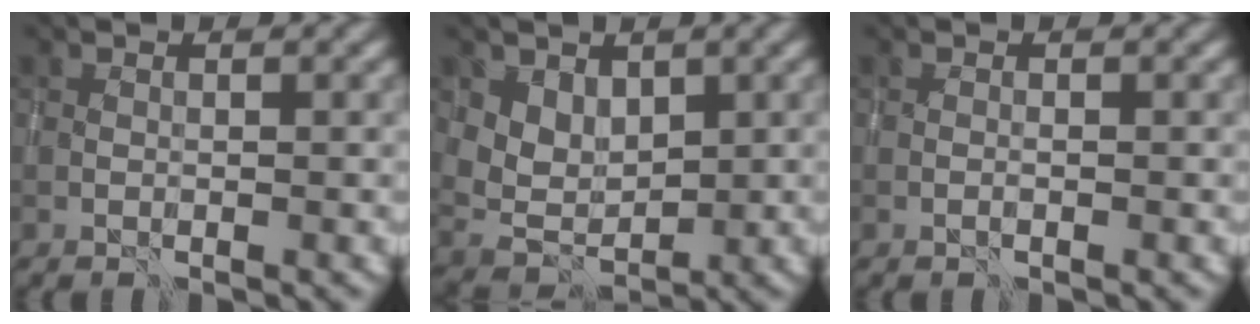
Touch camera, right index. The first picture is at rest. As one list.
[{"total": 3.2, "force": [1.6, 2.4, 1.3], "torque": [-0.022, -0.008, 0.030]}, {"total": 0.0}]